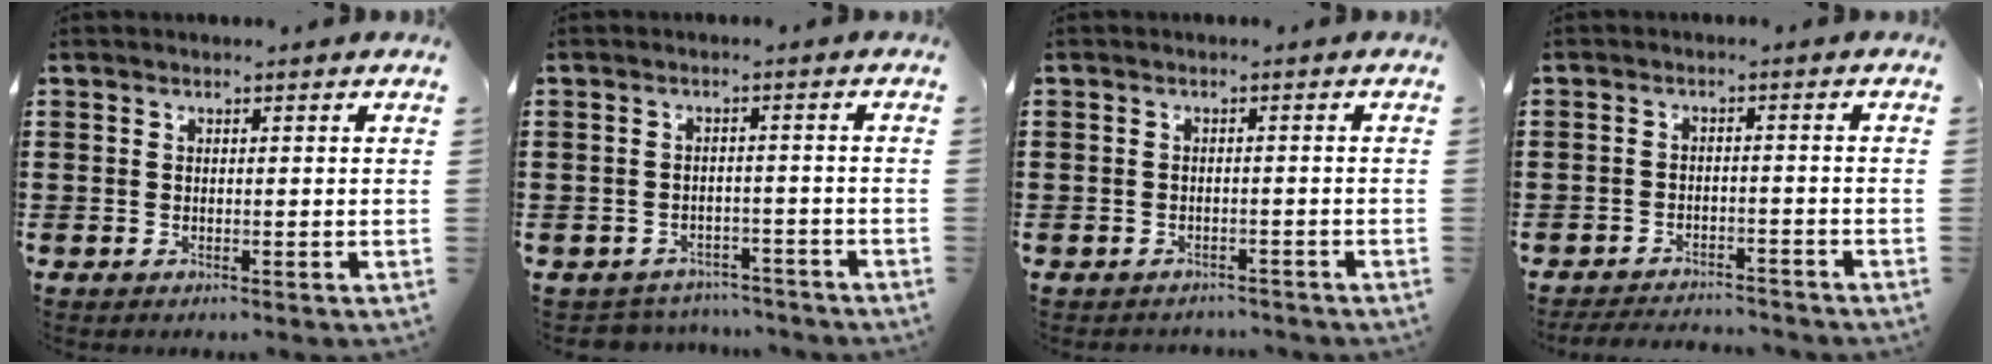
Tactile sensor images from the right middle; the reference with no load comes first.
{"total": 2.6, "force": [-2.5, 0.5, -0.3], "torque": [-0.005, 0.000, -0.058]}
{"total": 1.4, "force": [-1.3, 0.3, -0.2], "torque": [-0.002, 0.002, -0.032]}
{"total": 3.2, "force": [-3.2, 0.4, 0.1], "torque": [-0.007, 0.000, -0.068]}